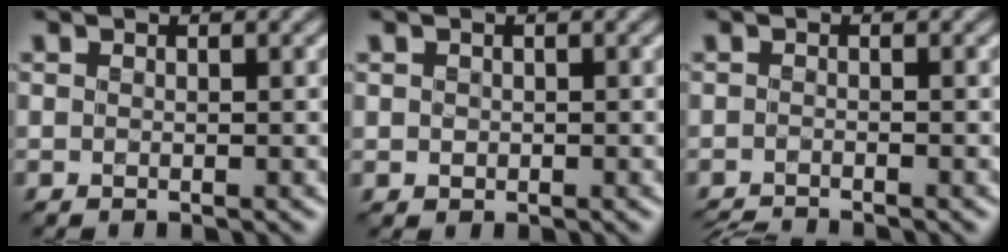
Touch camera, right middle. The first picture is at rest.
{"total": 0.6, "force": [0.1, 0.6, -0.1], "torque": [0.007, -0.002, 0.000]}
{"total": 2.4, "force": [-2.3, 0.1, 0.5], "torque": [-0.009, -0.010, -0.046]}